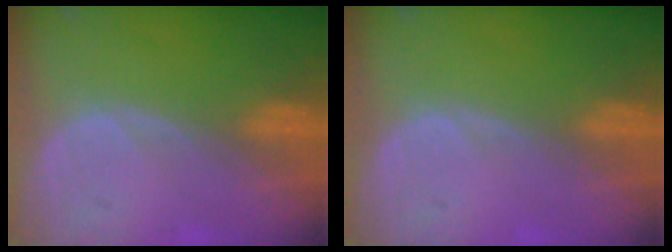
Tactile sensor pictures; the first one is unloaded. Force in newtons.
{"total": 0.0}